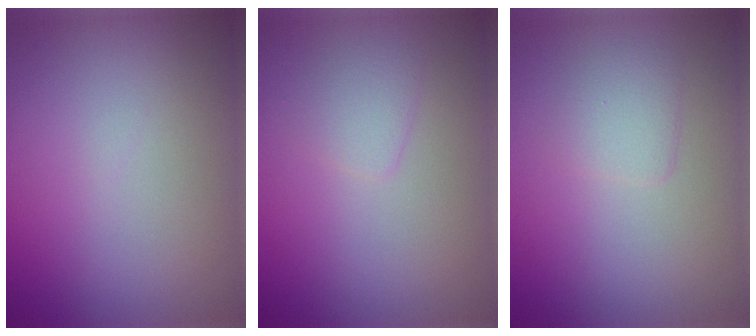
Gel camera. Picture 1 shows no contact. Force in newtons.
{"total": 1.4, "press": 1.4, "slide": 0.1}
{"total": 1.6, "press": 1.6, "slide": 0.1}